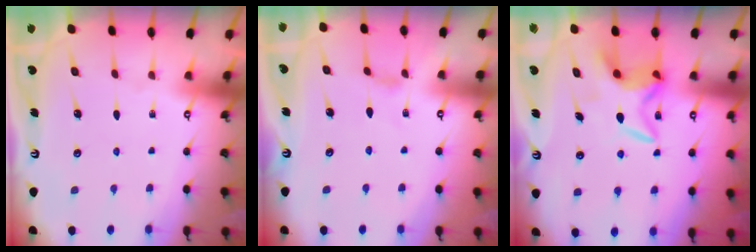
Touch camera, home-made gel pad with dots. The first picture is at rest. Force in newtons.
{"total": 0.9, "press": 0.9, "slide": 0.2}
{"total": 6.4, "press": 6.4, "slide": 0.3}